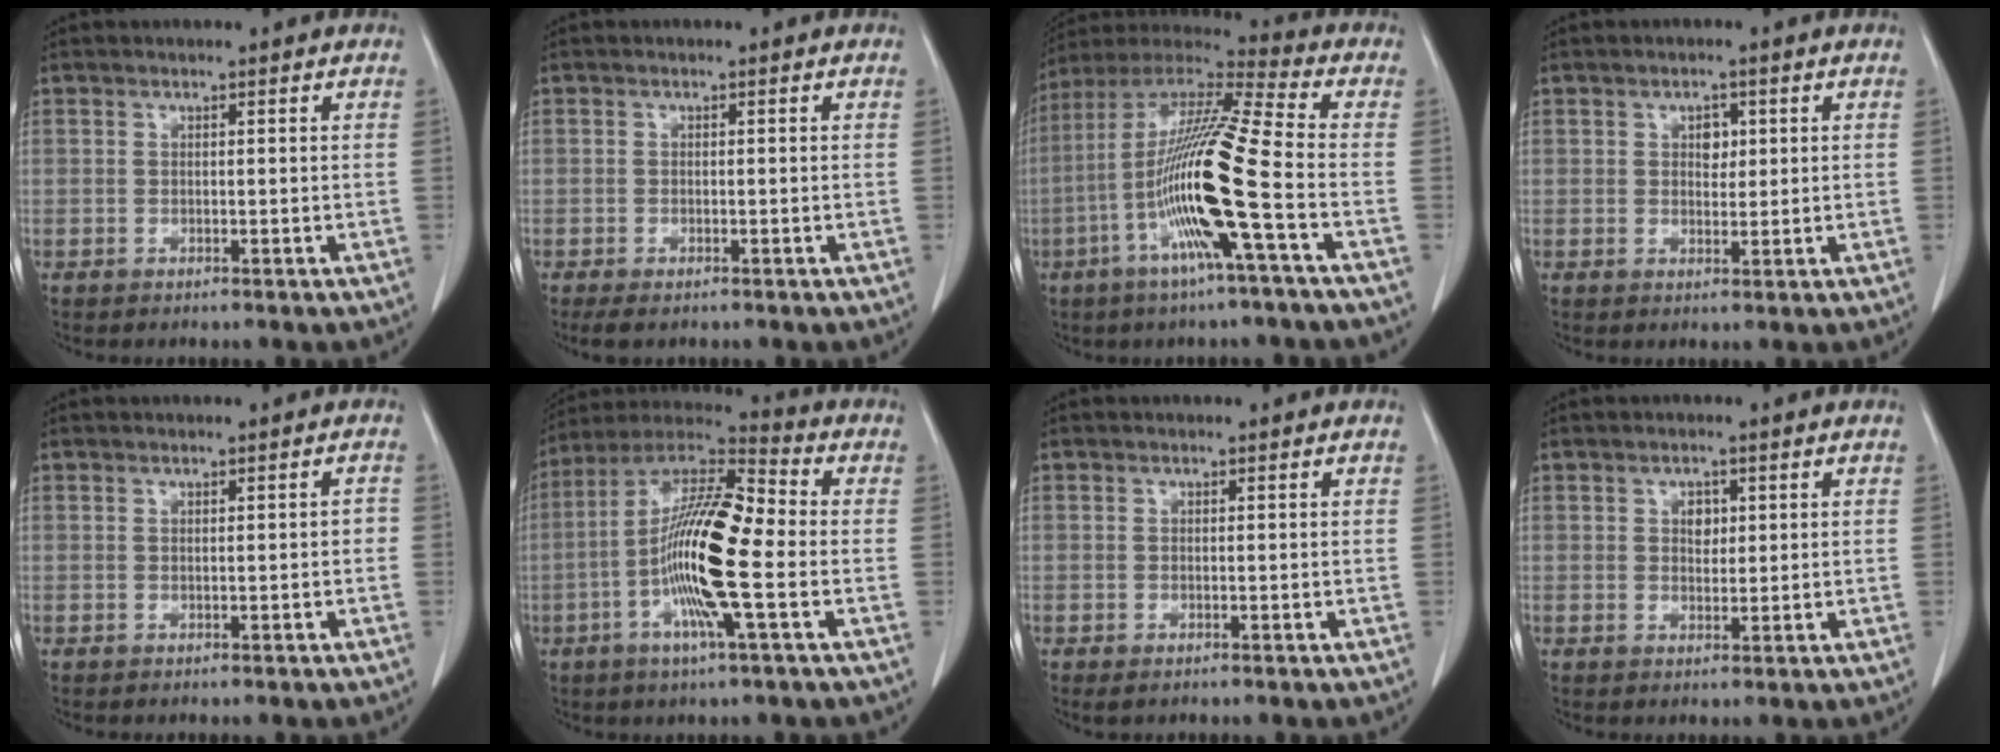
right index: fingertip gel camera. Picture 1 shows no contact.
{"total": 2.5, "force": [-1.8, 0.8, 1.5], "torque": [-0.025, -0.006, -0.023]}
{"total": 17.8, "force": [-5.0, -0.6, 17.1], "torque": [-0.336, -0.003, -0.105]}
{"total": 2.3, "force": [0.7, 1.6, 1.5], "torque": [-0.018, 0.000, 0.010]}
{"total": 0.9, "force": [-0.3, 0.4, 0.8], "torque": [-0.005, 0.004, -0.005]}
{"total": 16.3, "force": [-2.9, 1.8, 15.9], "torque": [-0.306, 0.007, -0.061]}
{"total": 1.0, "force": [-0.5, 0.4, 0.7], "torque": [-0.009, -0.001, -0.002]}
{"total": 2.2, "force": [0.6, 1.5, 1.4], "torque": [-0.019, 0.001, 0.010]}